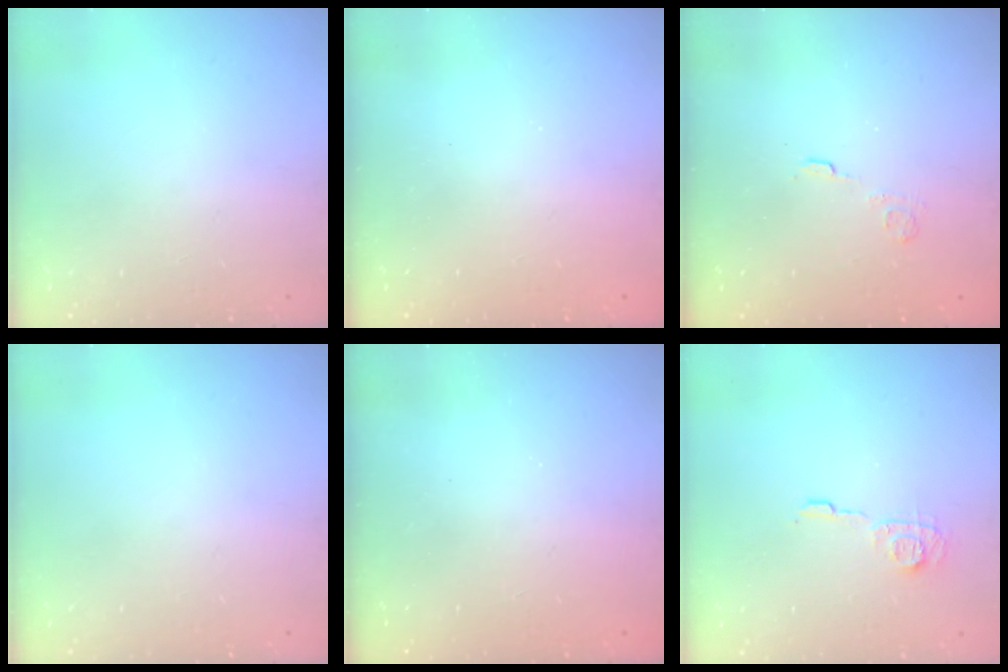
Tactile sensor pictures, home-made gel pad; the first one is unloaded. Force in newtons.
{"total": 2.3, "press": 2.2, "slide": 0.7}
{"total": 2.7, "press": 2.3, "slide": 1.4}
{"total": 0.0}
{"total": 2.5, "press": 2.4, "slide": 0.8}
{"total": 6.8, "press": 6.8, "slide": 0.2}